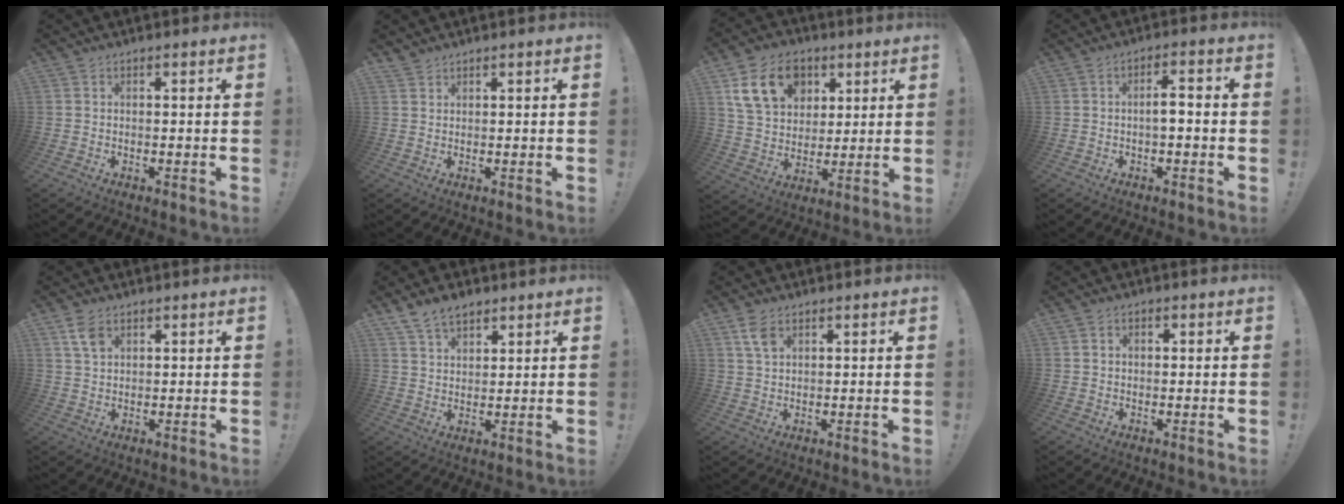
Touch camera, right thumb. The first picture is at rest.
{"total": 1.8, "force": [1.7, 0.5, 0.2], "torque": [-0.001, -0.011, 0.032]}
{"total": 17.0, "force": [7.3, 12.6, 8.8], "torque": [-0.145, -0.018, 0.142]}
{"total": 3.7, "force": [-1.1, 1.1, 3.4], "torque": [-0.053, 0.008, -0.023]}
{"total": 4.8, "force": [2.5, 2.7, 3.1], "torque": [-0.053, -0.005, 0.047]}
{"total": 7.5, "force": [5.4, 4.1, 3.2], "torque": [-0.062, -0.020, 0.103]}
{"total": 4.8, "force": [2.5, 2.5, 3.3], "torque": [-0.058, -0.007, 0.048]}
{"total": 1.4, "force": [-0.2, 1.2, 0.7], "torque": [-0.009, 0.004, -0.006]}